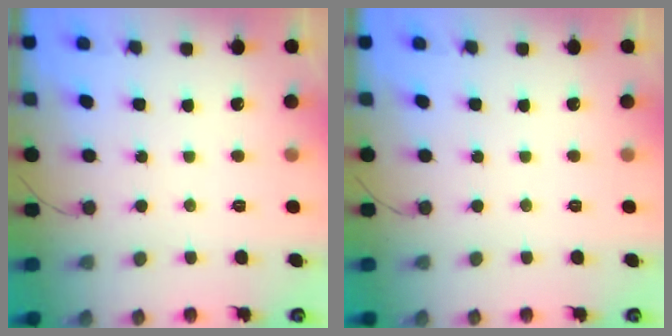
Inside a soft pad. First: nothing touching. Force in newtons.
{"total": 0.0}